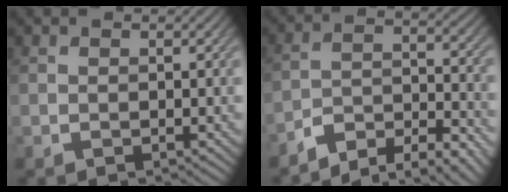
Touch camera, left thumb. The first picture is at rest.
{"total": 7.8, "force": [-6.5, 2.2, 3.6], "torque": [-0.064, 0.002, -0.118]}